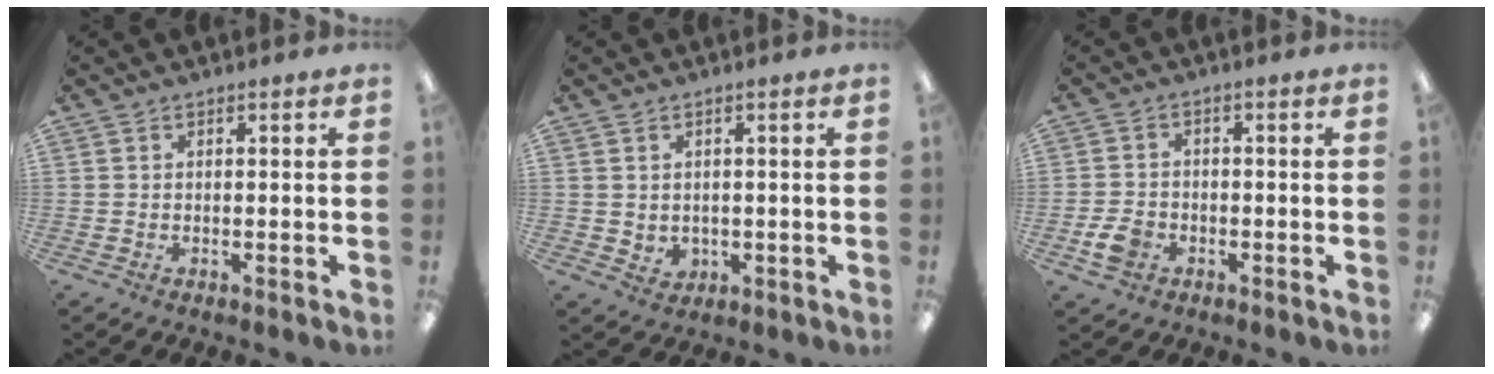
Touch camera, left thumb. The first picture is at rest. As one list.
[{"total": 2.3, "force": [1.3, 1.9, 0.6], "torque": [-0.006, -0.007, 0.022]}, {"total": 4.9, "force": [-2.0, 3.6, 2.6], "torque": [-0.059, 0.005, -0.038]}]